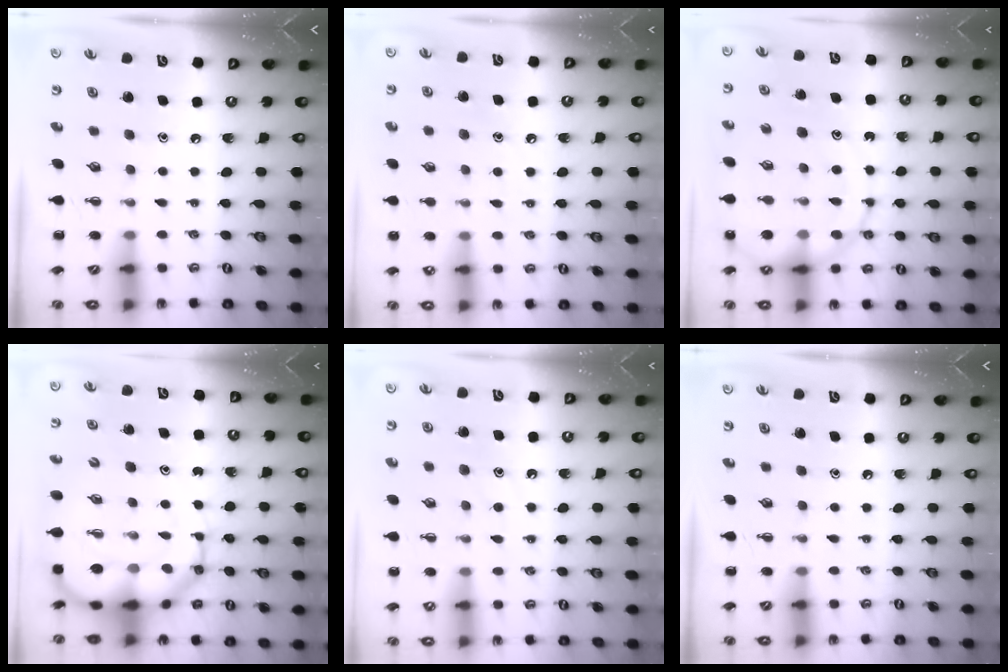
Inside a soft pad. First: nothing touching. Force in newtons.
{"total": 6.5, "press": 6.3, "slide": 1.6}
{"total": 15.9, "press": 15.5, "slide": 3.7}
{"total": 15.5, "press": 15.0, "slide": 4.1}
{"total": 9.7, "press": 9.6, "slide": 1.4}
{"total": 0.0}